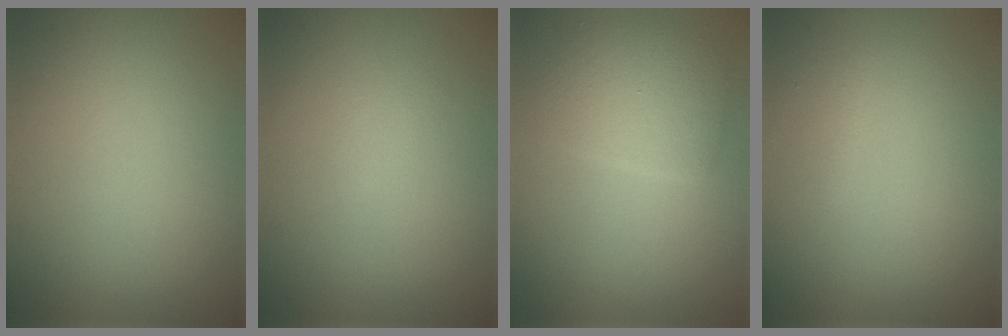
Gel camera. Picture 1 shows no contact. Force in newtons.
{"total": 0.7, "press": 0.7, "slide": 0.1}
{"total": 3.5, "press": 3.5, "slide": 0.3}
{"total": 0.6, "press": 0.6, "slide": 0.1}